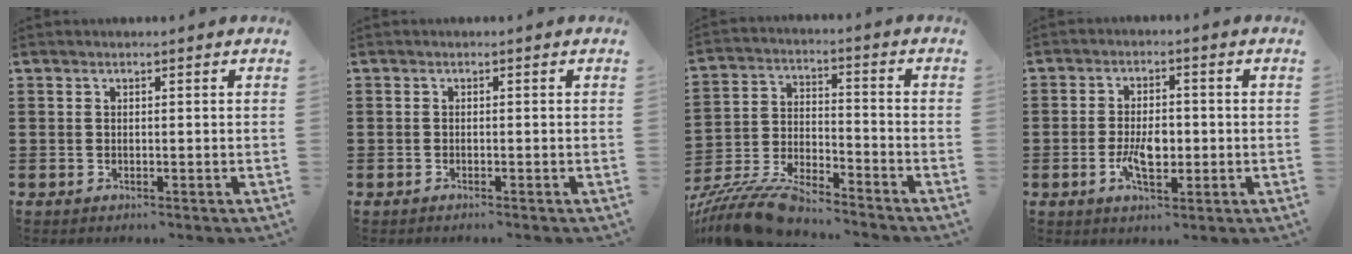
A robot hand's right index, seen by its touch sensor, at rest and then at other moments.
{"total": 0.6, "force": [-0.6, -0.1, 0.1], "torque": [-0.003, -0.002, -0.013]}
{"total": 10.3, "force": [-9.6, 1.3, 3.5], "torque": [-0.081, 0.015, -0.190]}
{"total": 5.3, "force": [-1.2, 2.5, 4.5], "torque": [-0.092, 0.002, -0.023]}